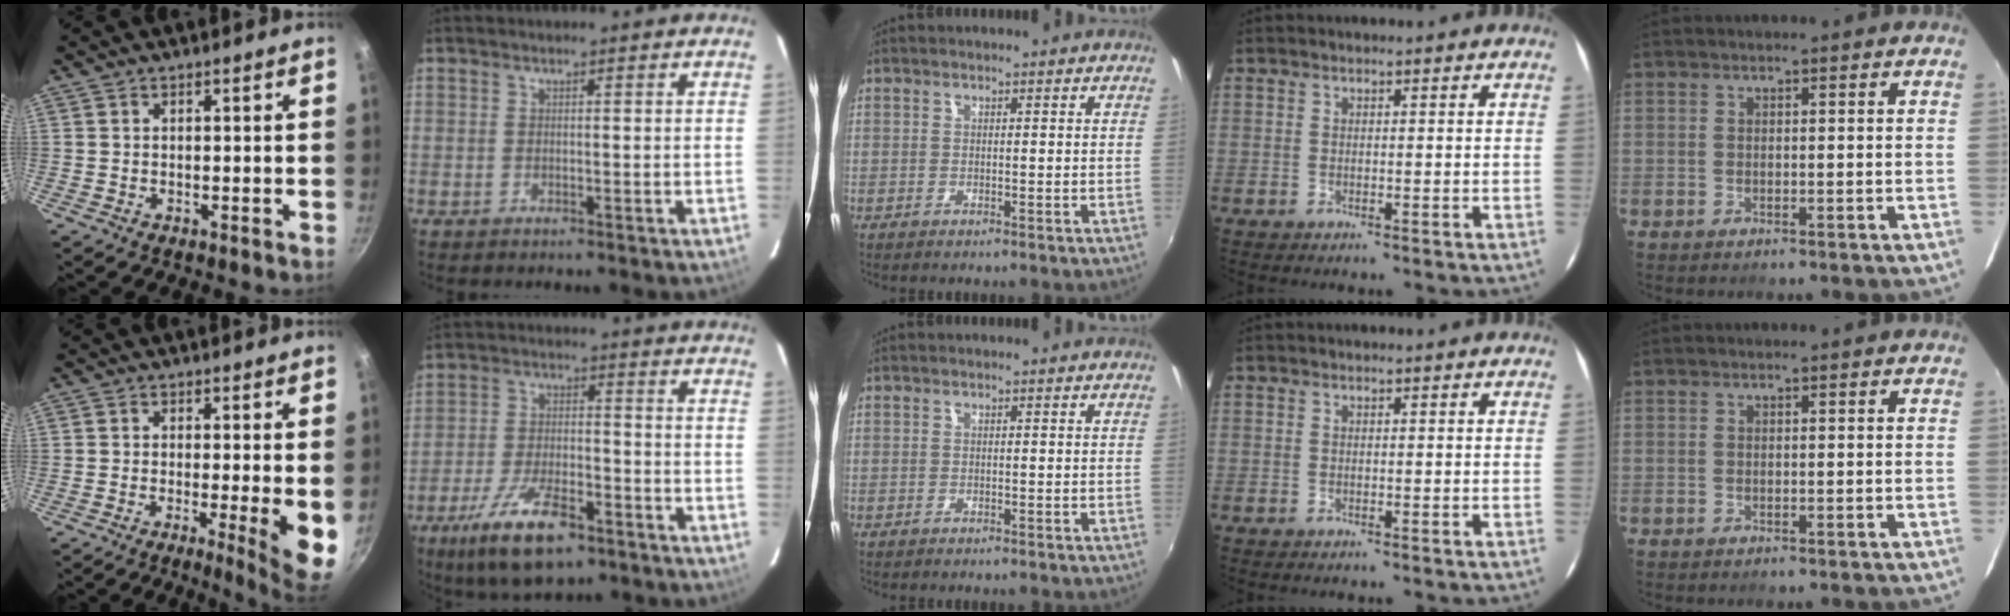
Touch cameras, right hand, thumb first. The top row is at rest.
{"thumb": {"total": 7.9, "force": [-1.1, 1.0, 7.7], "torque": [-0.104, -0.017, -0.014]}, "index": {"total": 13.3, "force": [-8.4, 4.7, 9.1], "torque": [-0.195, -0.022, -0.148]}}